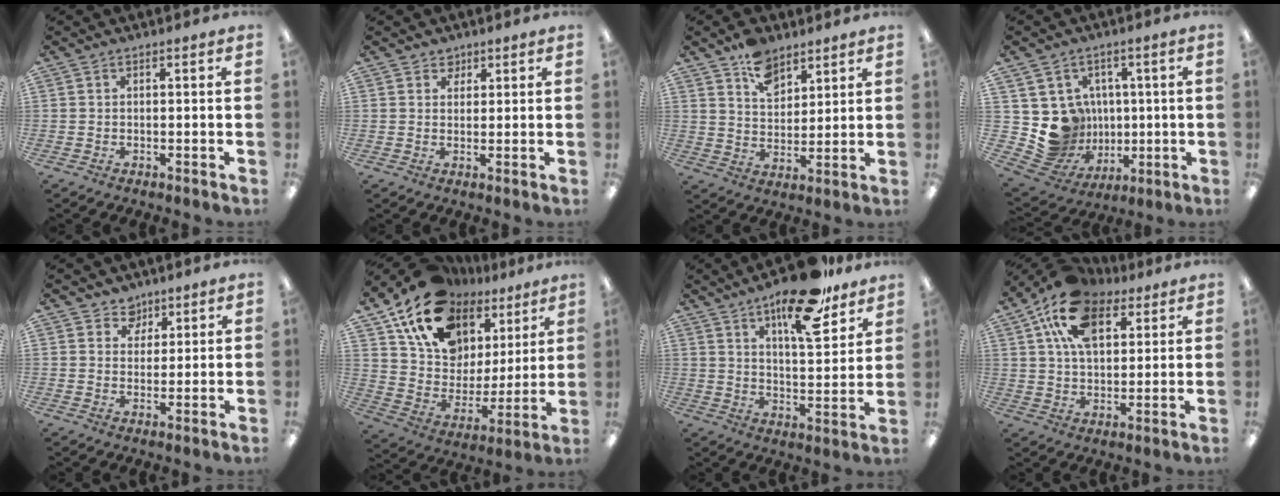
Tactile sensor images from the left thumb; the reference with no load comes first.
{"total": 3.0, "force": [2.1, 2.1, 0.2], "torque": [0.006, -0.007, 0.037]}
{"total": 9.2, "force": [6.4, 5.5, 3.5], "torque": [-0.053, -0.032, 0.118]}
{"total": 11.5, "force": [0.7, 11.2, 2.3], "torque": [-0.071, -0.016, 0.030]}
{"total": 3.6, "force": [2.6, 2.5, 0.3], "torque": [0.001, -0.008, 0.047]}
{"total": 17.6, "force": [12.4, 10.7, 6.4], "torque": [-0.130, -0.081, 0.226]}
{"total": 17.6, "force": [12.3, 5.8, 11.2], "torque": [-0.168, -0.068, 0.200]}
{"total": 16.6, "force": [8.9, 9.5, 10.3], "torque": [-0.194, -0.011, 0.164]}